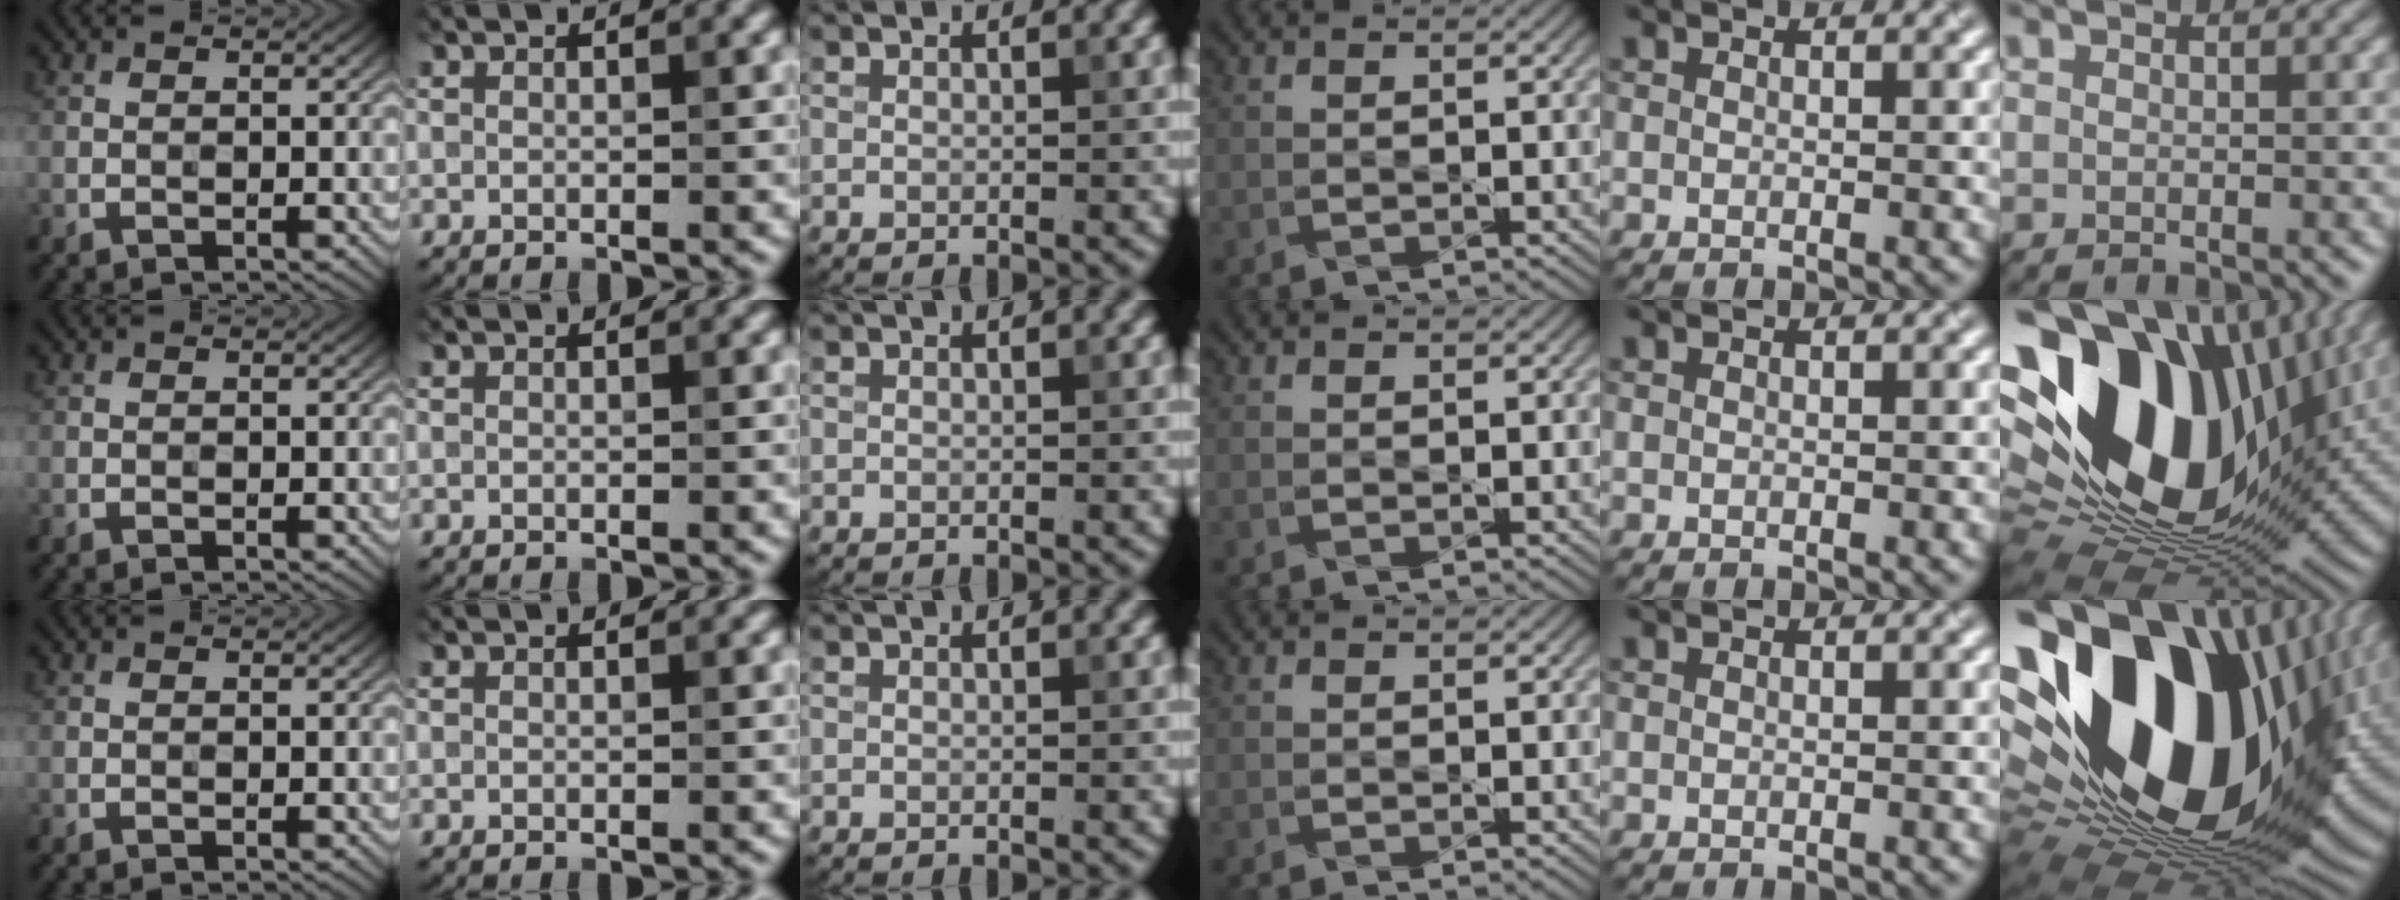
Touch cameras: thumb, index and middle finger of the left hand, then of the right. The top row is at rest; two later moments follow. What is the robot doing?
{"motion": "shake", "object": "handbell"}